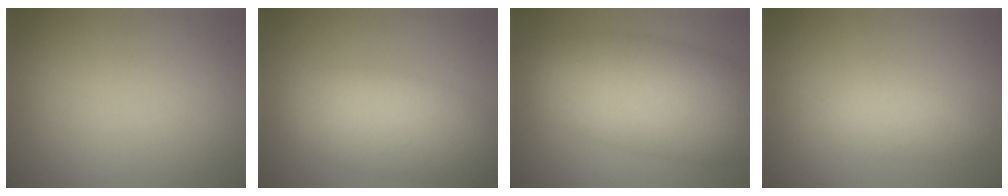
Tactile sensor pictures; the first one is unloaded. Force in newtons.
{"total": 6.9, "press": 6.9, "slide": 0.5}
{"total": 10.0, "press": 10.0, "slide": 0.4}
{"total": 2.1, "press": 2.1, "slide": 0.1}